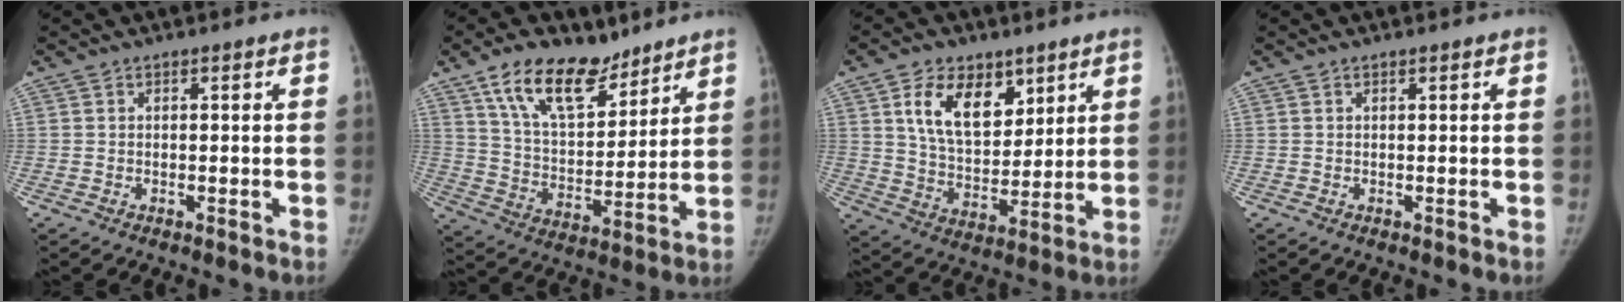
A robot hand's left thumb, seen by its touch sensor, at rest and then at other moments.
{"total": 15.8, "force": [10.6, 8.0, 8.6], "torque": [-0.112, -0.056, 0.194]}
{"total": 13.3, "force": [6.4, 8.1, 8.3], "torque": [-0.108, -0.038, 0.123]}
{"total": 0.0}